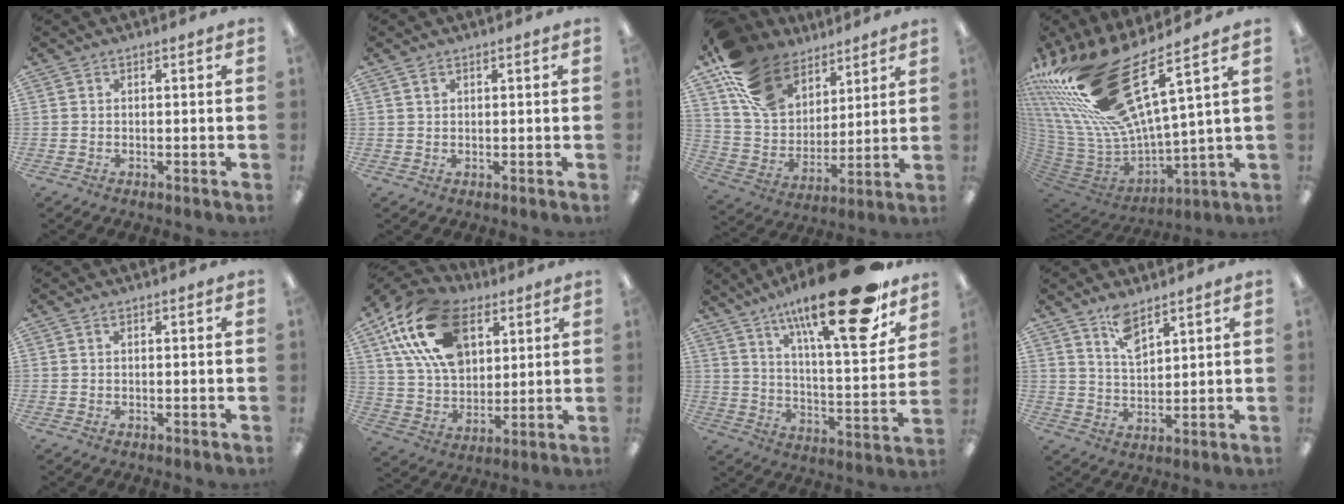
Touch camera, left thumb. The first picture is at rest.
{"total": 1.3, "force": [0.9, 0.7, 0.6], "torque": [-0.013, 0.002, 0.016]}
{"total": 17.6, "force": [11.4, 11.4, 7.1], "torque": [-0.148, -0.054, 0.224]}
{"total": 27.0, "force": [16.9, 7.8, 19.6], "torque": [-0.370, -0.133, 0.309]}
{"total": 0.0}
{"total": 22.3, "force": [10.6, 13.7, 14.1], "torque": [-0.276, -0.021, 0.192]}
{"total": 26.9, "force": [17.8, 7.2, 18.8], "torque": [-0.278, -0.115, 0.280]}
{"total": 6.9, "force": [5.3, 2.7, 3.4], "torque": [-0.057, -0.029, 0.093]}